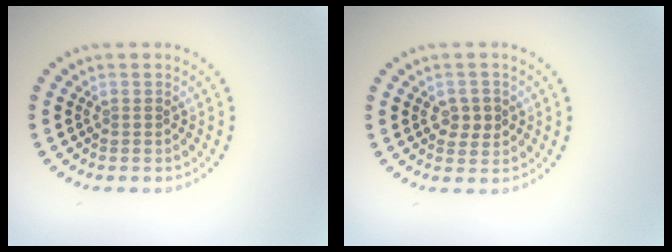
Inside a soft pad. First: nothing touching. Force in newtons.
{"total": 2.1, "press": 2.1, "slide": 0.3}